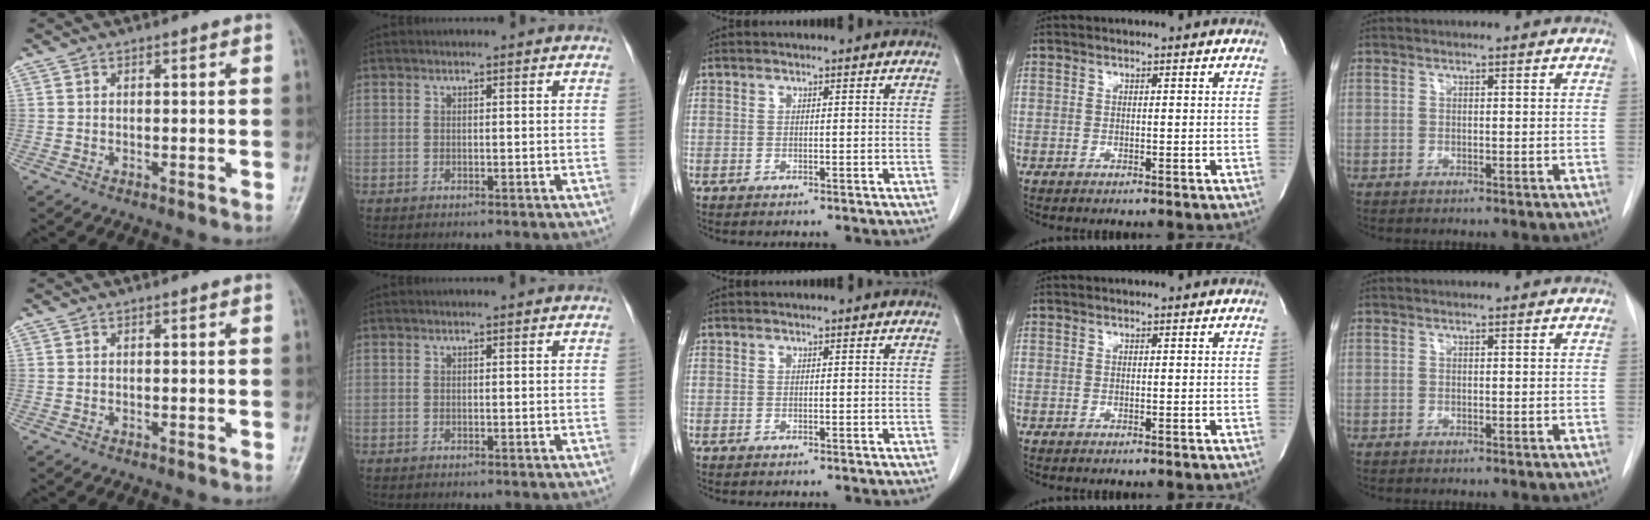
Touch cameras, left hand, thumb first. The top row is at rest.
{}